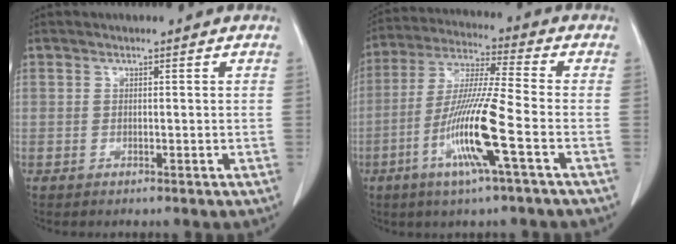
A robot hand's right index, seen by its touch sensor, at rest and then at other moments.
{"total": 13.1, "force": [-4.6, -0.5, 12.2], "torque": [-0.245, -0.013, -0.095]}